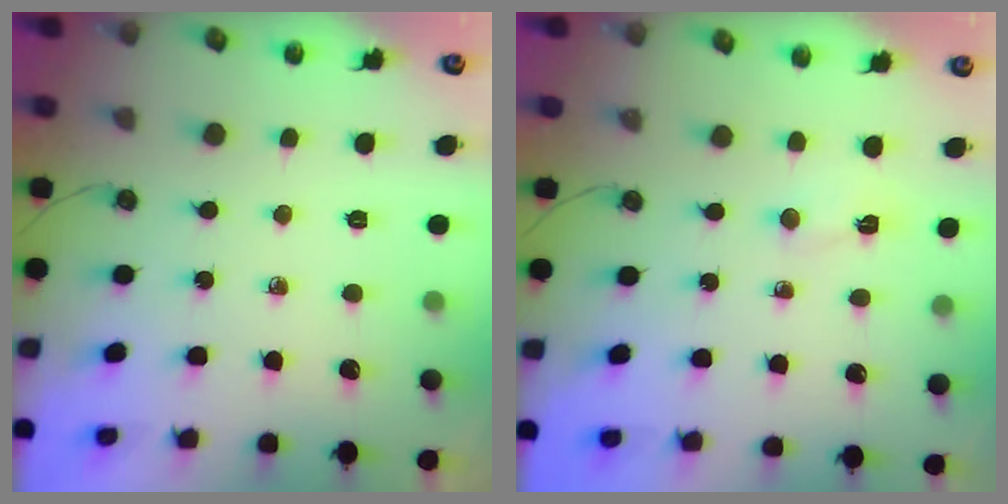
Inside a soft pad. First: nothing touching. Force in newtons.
{"total": 2.0, "press": 1.9, "slide": 0.6}